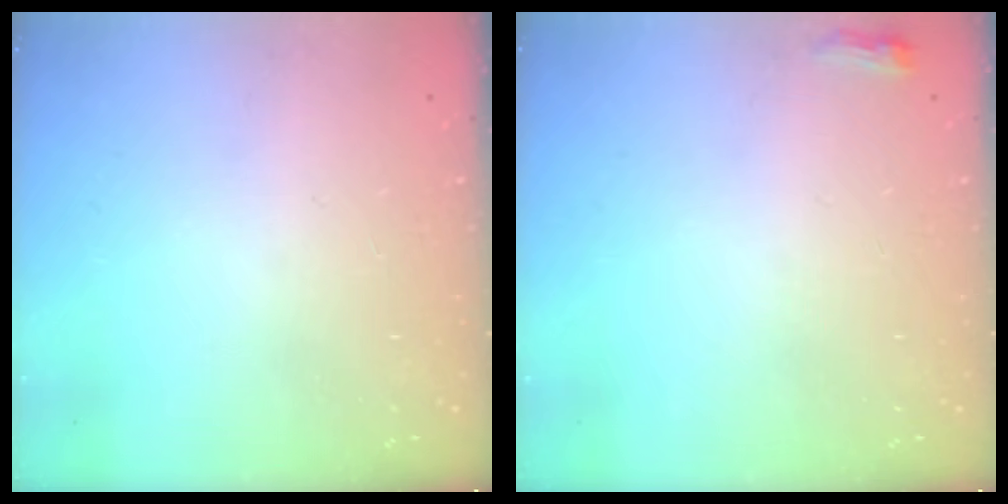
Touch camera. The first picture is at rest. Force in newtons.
{"total": 3.5, "press": 3.4, "slide": 0.8}